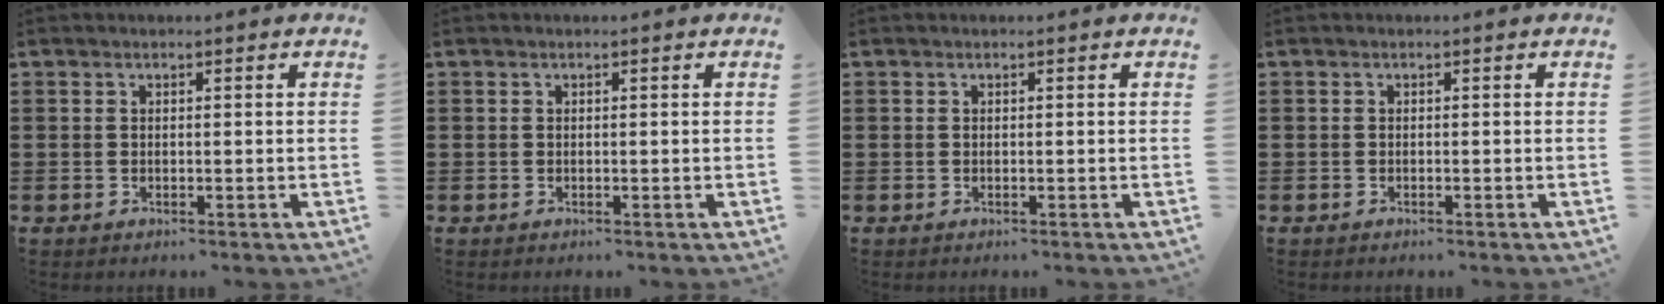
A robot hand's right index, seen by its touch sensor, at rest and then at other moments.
{"total": 0.0}
{"total": 0.0}
{"total": 0.0}